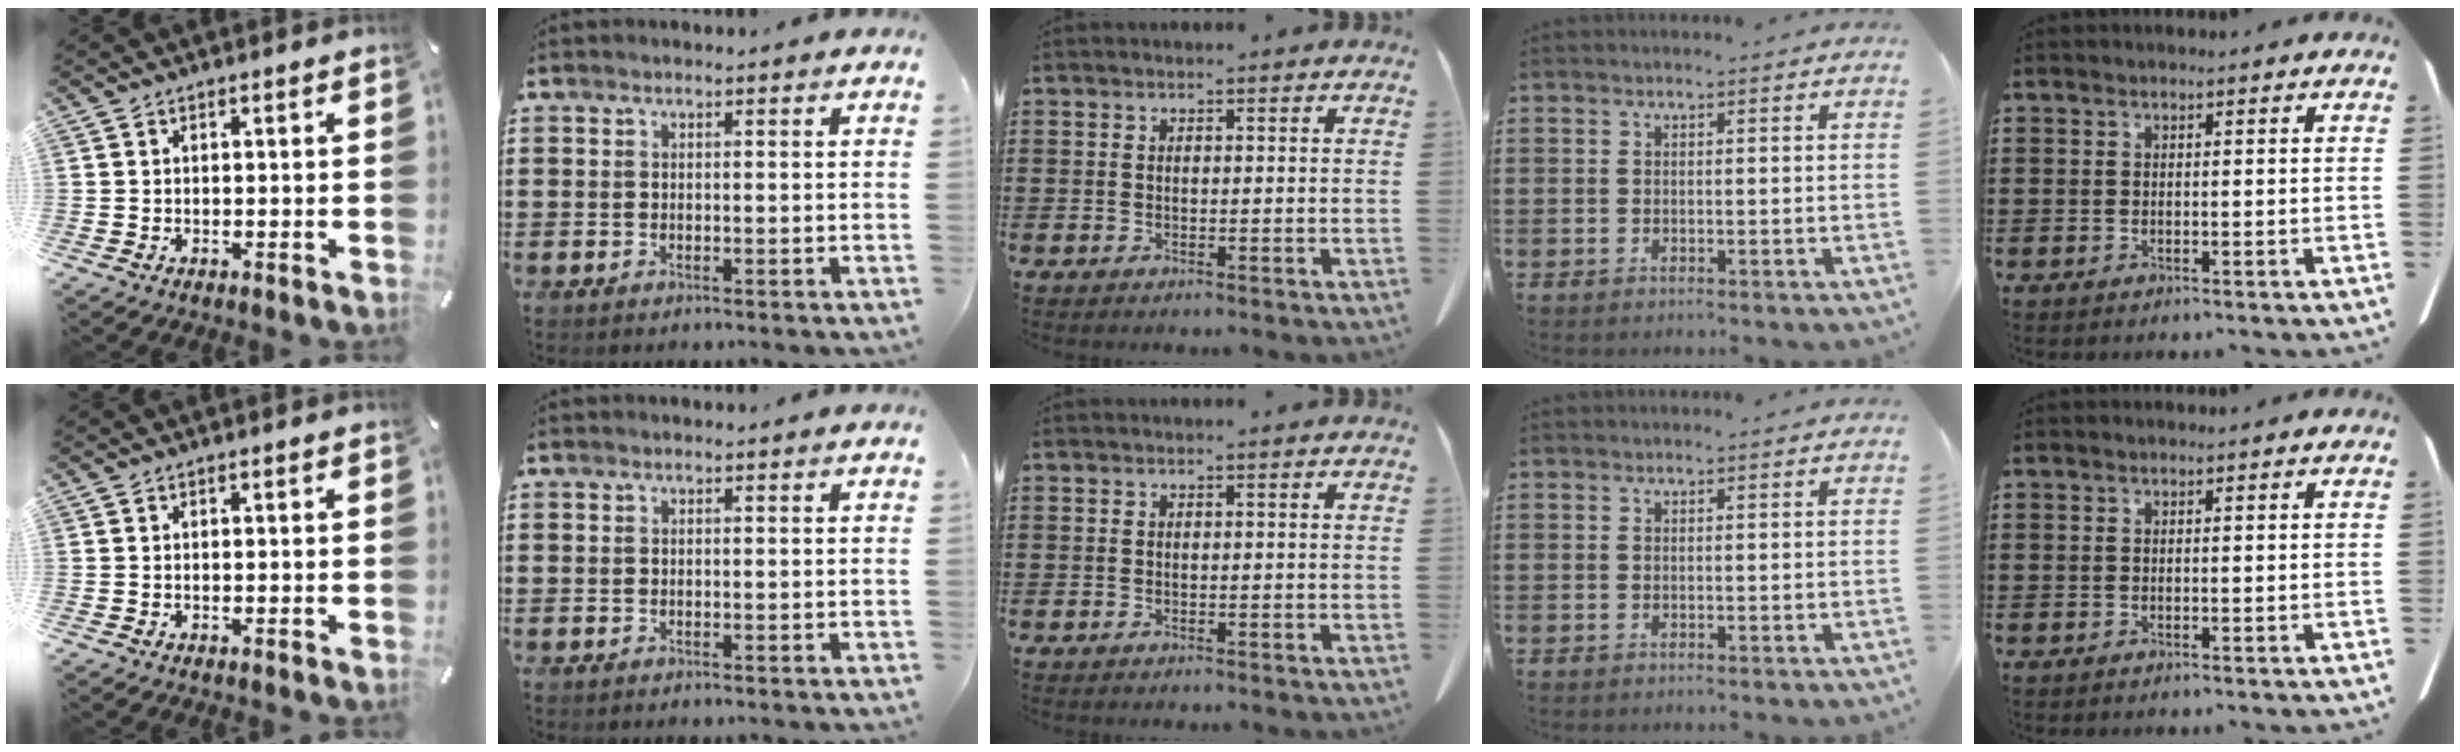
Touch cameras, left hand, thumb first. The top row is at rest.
{}